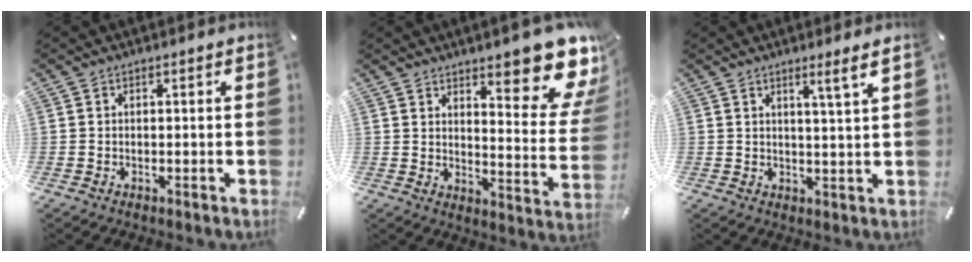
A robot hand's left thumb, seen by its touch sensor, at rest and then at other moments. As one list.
[{"total": 16.8, "force": [11.1, 5.3, 11.4], "torque": [-0.139, -0.100, 0.180]}, {"total": 4.7, "force": [3.1, -0.6, 3.4], "torque": [-0.064, -0.015, 0.049]}]